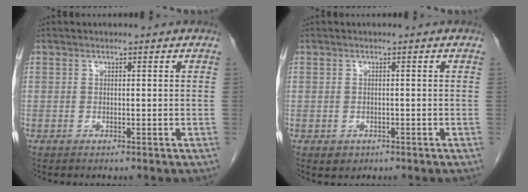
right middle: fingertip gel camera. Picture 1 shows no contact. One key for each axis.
{"total": 1.3, "fx": -0.6, "fy": 1.0, "fz": 0.5, "tx": -0.011, "ty": 0.000, "tz": -0.002}